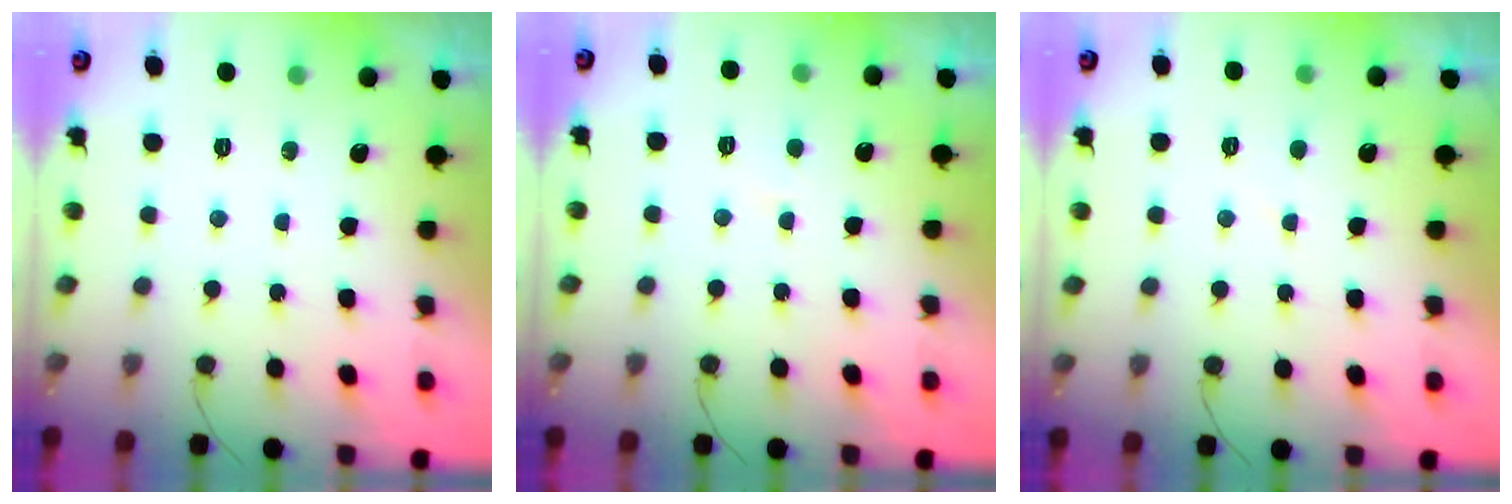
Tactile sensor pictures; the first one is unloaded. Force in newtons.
{"total": 3.5, "press": 3.5, "slide": 0.3}
{"total": 2.5, "press": 2.5, "slide": 0.2}